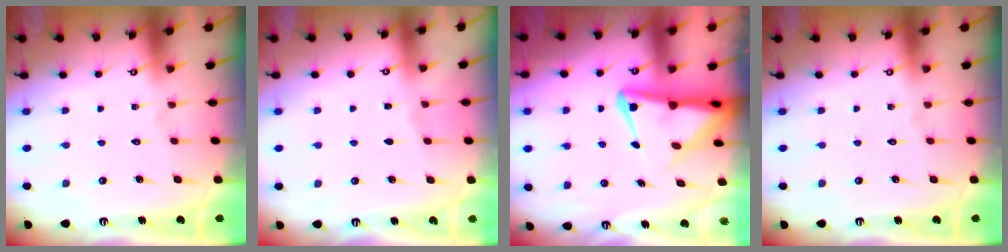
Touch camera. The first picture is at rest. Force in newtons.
{"total": 2.5, "press": 2.5, "slide": 0.4}
{"total": 7.0, "press": 6.9, "slide": 1.3}
{"total": 0.0}